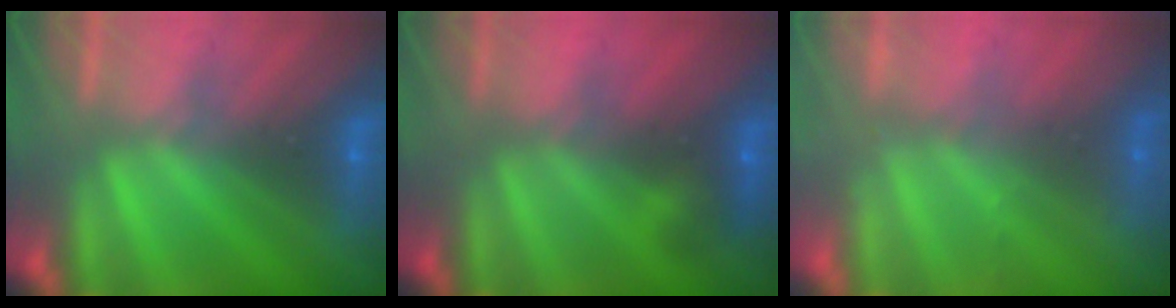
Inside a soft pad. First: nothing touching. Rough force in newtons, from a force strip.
{"total": 2.3}
{"total": 2.3}